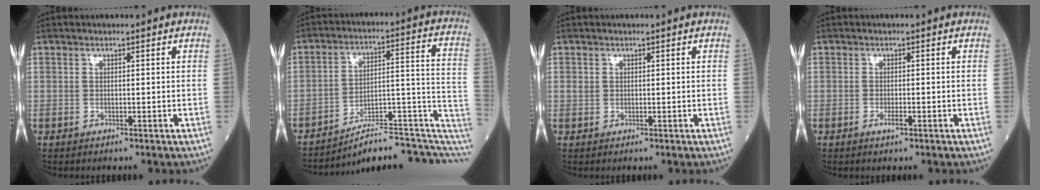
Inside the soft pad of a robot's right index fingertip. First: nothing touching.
{"total": 14.8, "force": [-11.8, 3.3, 8.3], "torque": [-0.064, 0.074, -0.161]}
{"total": 0.8, "force": [0.2, 0.7, 0.3], "torque": [-0.005, 0.007, 0.002]}
{"total": 1.3, "force": [-0.7, 0.3, 1.1], "torque": [-0.020, 0.000, -0.011]}